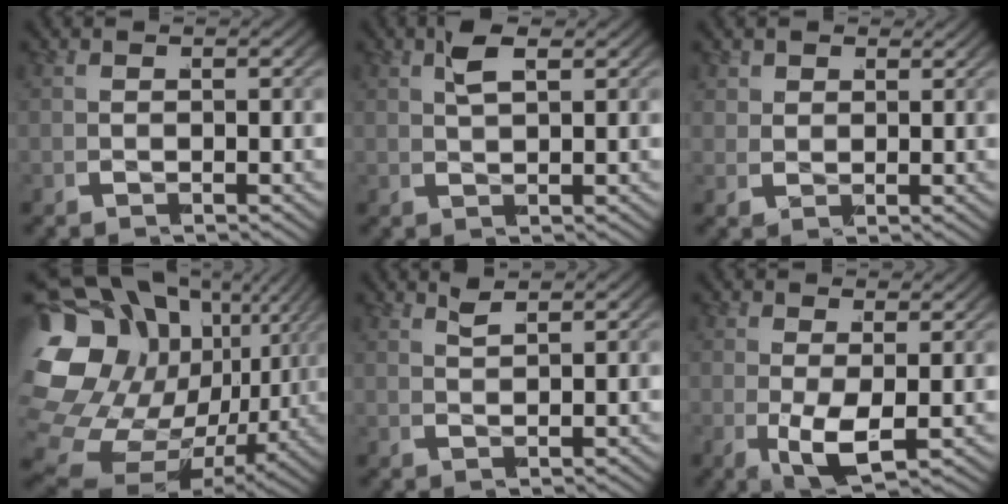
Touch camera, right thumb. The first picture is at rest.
{"total": 1.5, "force": [1.3, -0.1, 0.7], "torque": [-0.015, 0.007, 0.025]}
{"total": 1.7, "force": [1.4, 0.9, 0.2], "torque": [-0.004, -0.006, 0.025]}
{"total": 19.5, "force": [0.9, 14.6, 12.9], "torque": [-0.254, -0.035, 0.012]}
{"total": 1.5, "force": [1.4, -0.4, 0.0], "torque": [0.005, 0.006, 0.028]}
{"total": 3.4, "force": [-0.8, 1.8, 2.7], "torque": [-0.053, -0.027, -0.008]}